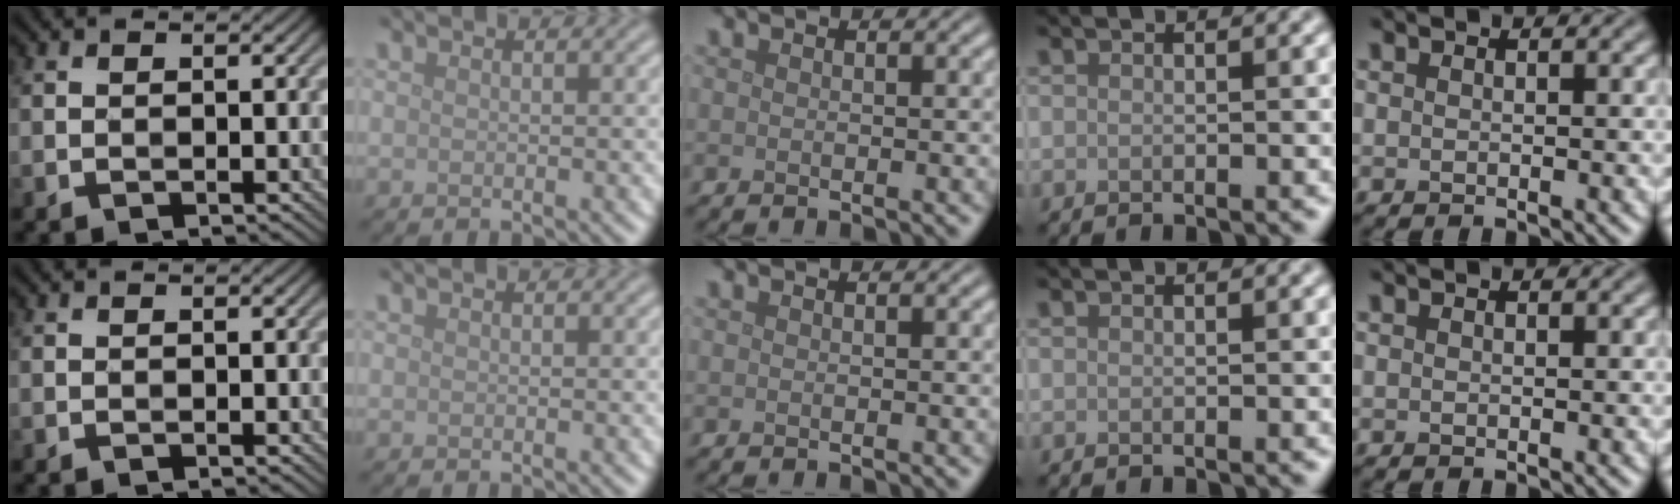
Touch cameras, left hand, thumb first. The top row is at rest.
{}